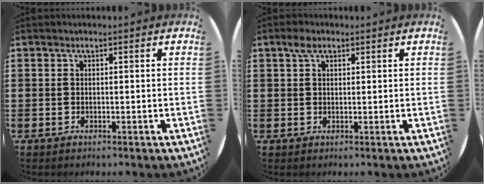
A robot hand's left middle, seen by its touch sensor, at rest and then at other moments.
{"total": 2.2, "force": [1.4, 1.2, 1.3], "torque": [-0.020, 0.004, 0.023]}